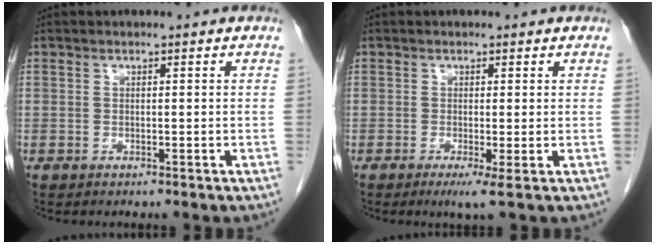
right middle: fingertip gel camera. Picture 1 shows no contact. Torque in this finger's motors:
{"motor_torque": [0.41, -0.20, 0.20, 0.04]}